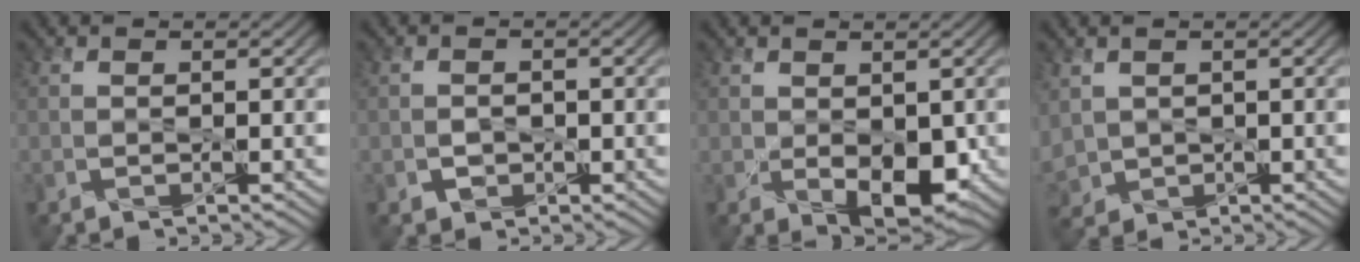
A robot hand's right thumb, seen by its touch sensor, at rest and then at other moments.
{"total": 1.5, "force": [-0.5, 1.2, 0.7], "torque": [-0.010, -0.004, -0.010]}
{"total": 5.0, "force": [-0.5, 2.9, 4.0], "torque": [-0.076, -0.019, 0.003]}
{"total": 3.7, "force": [0.7, 3.0, 2.0], "torque": [-0.071, -0.011, 0.013]}